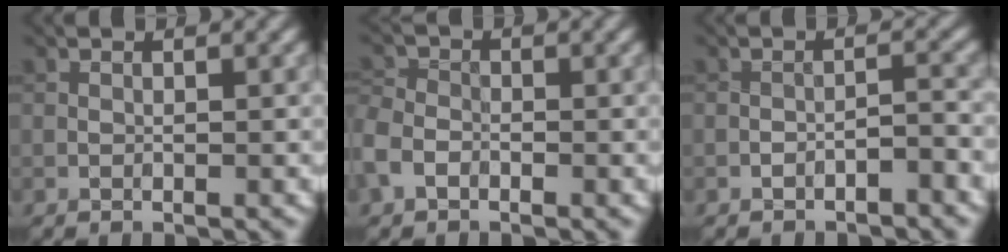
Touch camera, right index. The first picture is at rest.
{"total": 3.1, "force": [-1.6, 2.2, 1.4], "torque": [-0.035, 0.000, -0.046]}
{"total": 1.5, "force": [-1.3, 0.2, 0.7], "torque": [-0.009, 0.008, -0.022]}